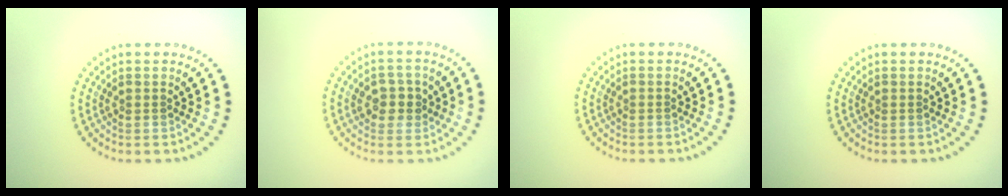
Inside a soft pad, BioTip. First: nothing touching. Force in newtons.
{"total": 2.5, "press": 2.5, "slide": 0.4}
{"total": 0.0}
{"total": 0.0}